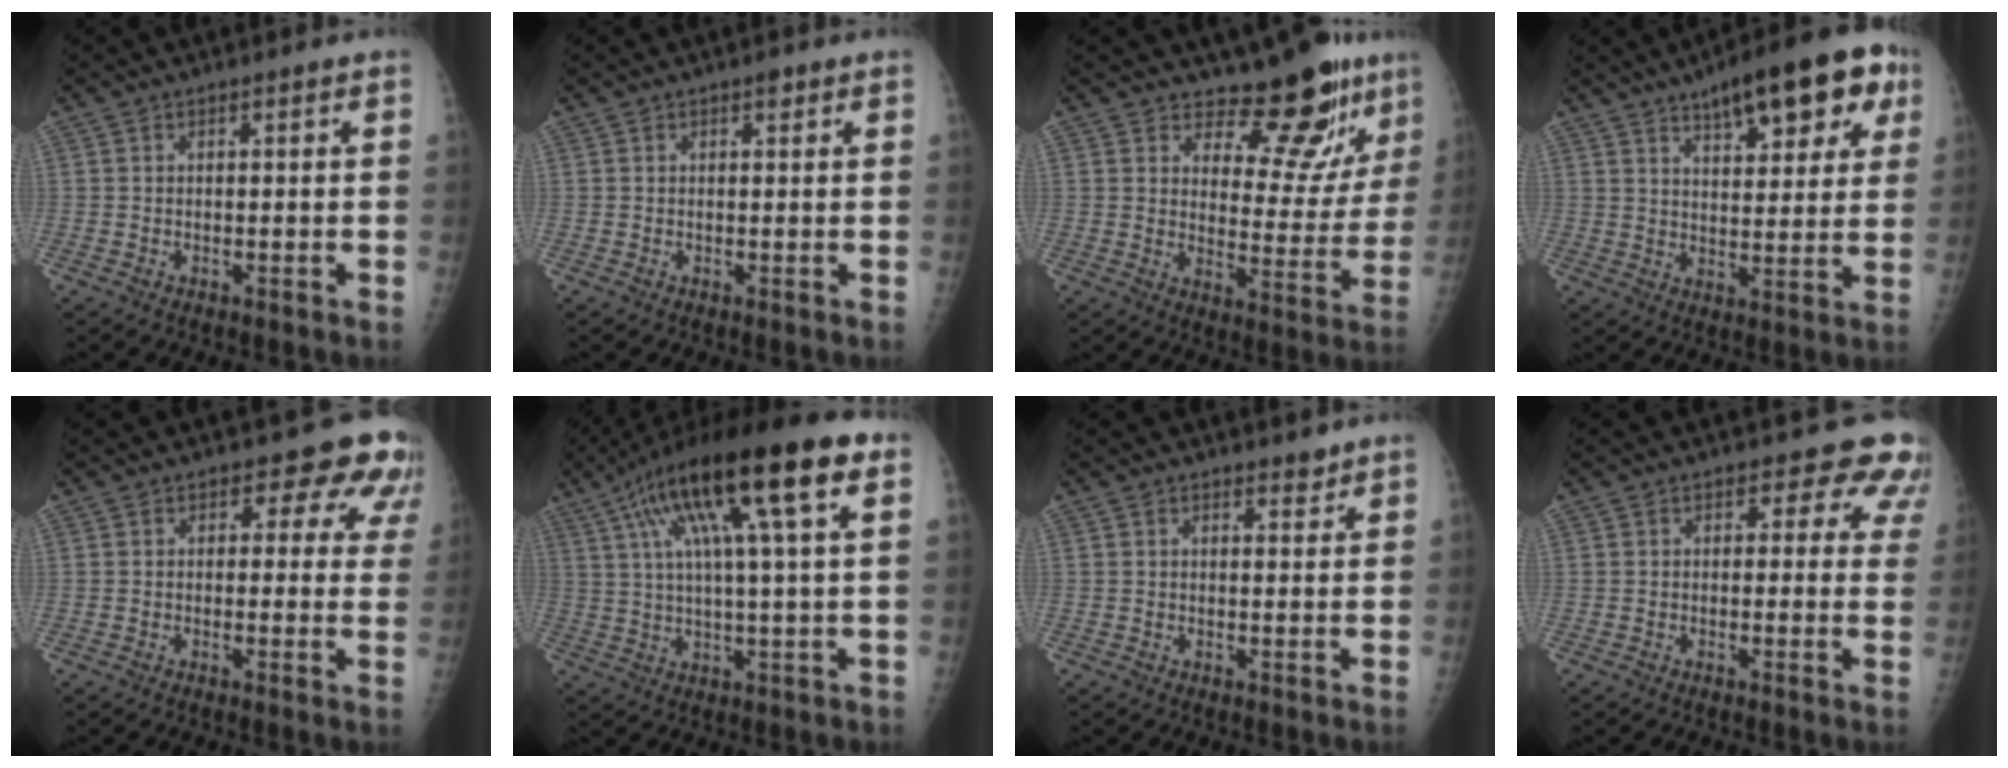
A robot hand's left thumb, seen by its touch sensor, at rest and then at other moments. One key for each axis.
{"total": 1.1, "fx": 0.7, "fy": 0.4, "fz": 0.8, "tx": -0.006, "ty": -0.001, "tz": 0.008}
{"total": 13.0, "fx": 10.4, "fy": 4.9, "fz": 6.1, "tx": -0.038, "ty": -0.095, "tz": 0.143}
{"total": 16.7, "fx": 9.1, "fy": 6.4, "fz": 12.4, "tx": -0.129, "ty": -0.016, "tz": 0.125}
{"total": 8.7, "fx": 5.1, "fy": 5.1, "fz": 4.8, "tx": -0.005, "ty": -0.018, "tz": 0.041}
{"total": 20.6, "fx": 8.6, "fy": 3.8, "fz": 18.3, "tx": -0.312, "ty": 0.020, "tz": 0.135}
{"total": 1.8, "fx": 1.5, "fy": 0.7, "fz": 0.5, "tx": 0.003, "ty": -0.012, "tz": 0.021}
{"total": 7.4, "fx": 5.1, "fy": 4.3, "fz": 3.2, "tx": 0.013, "ty": -0.018, "tz": 0.037}